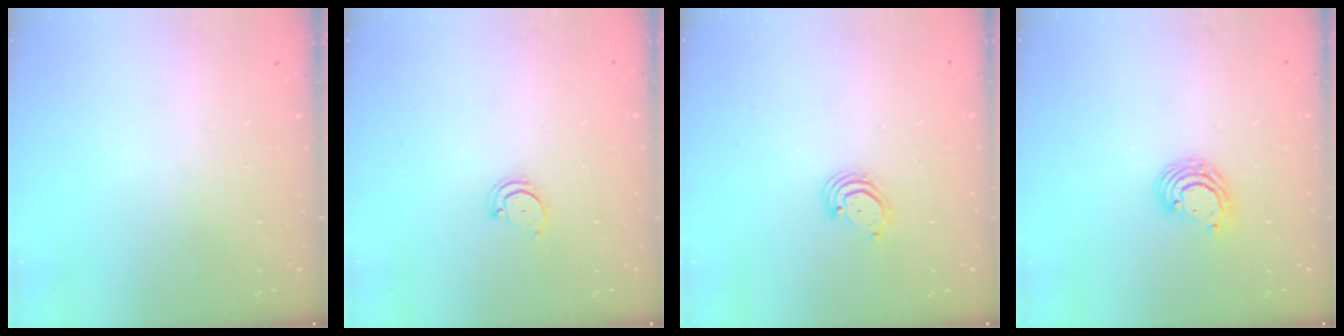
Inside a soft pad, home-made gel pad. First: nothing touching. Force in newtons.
{"total": 2.7, "press": 2.7, "slide": 0.3}
{"total": 3.0, "press": 3.0, "slide": 0.3}
{"total": 5.6, "press": 5.6, "slide": 0.2}